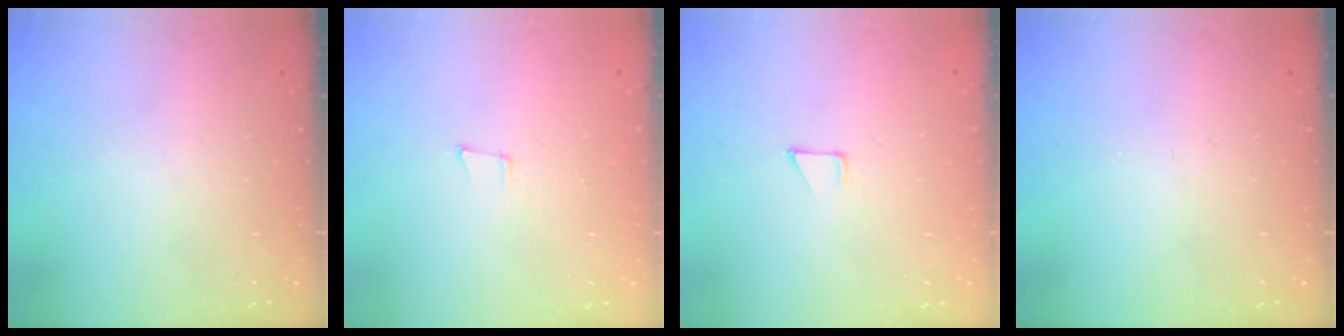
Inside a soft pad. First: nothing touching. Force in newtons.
{"total": 4.1, "press": 3.2, "slide": 2.7}
{"total": 2.8, "press": 2.8, "slide": 0.2}
{"total": 0.0}